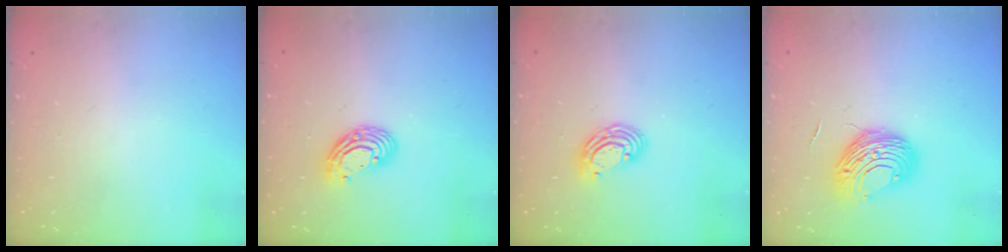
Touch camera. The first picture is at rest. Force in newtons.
{"total": 8.9, "press": 8.7, "slide": 1.8}
{"total": 7.5, "press": 7.4, "slide": 1.3}
{"total": 11.0, "press": 11.0, "slide": 0.2}